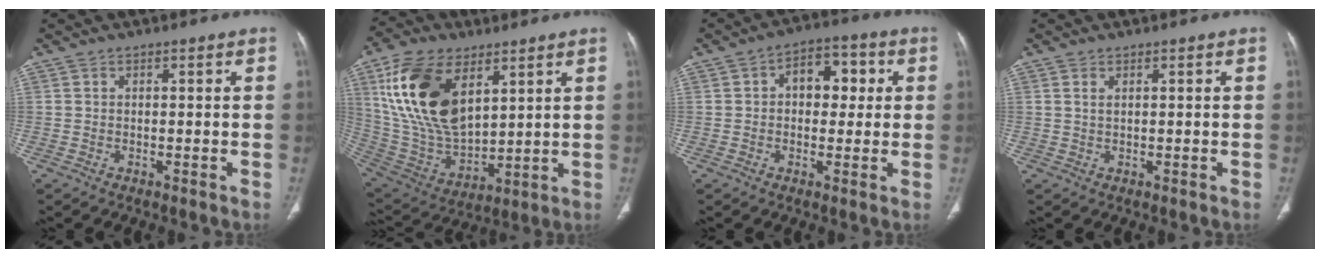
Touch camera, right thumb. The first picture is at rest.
{"total": 21.1, "force": [8.4, 11.6, 15.5], "torque": [-0.275, -0.033, 0.169]}
{"total": 8.5, "force": [1.4, 5.7, 6.1], "torque": [-0.046, 0.020, 0.015]}
{"total": 1.1, "force": [0.6, 0.5, 0.8], "torque": [-0.020, 0.003, 0.015]}